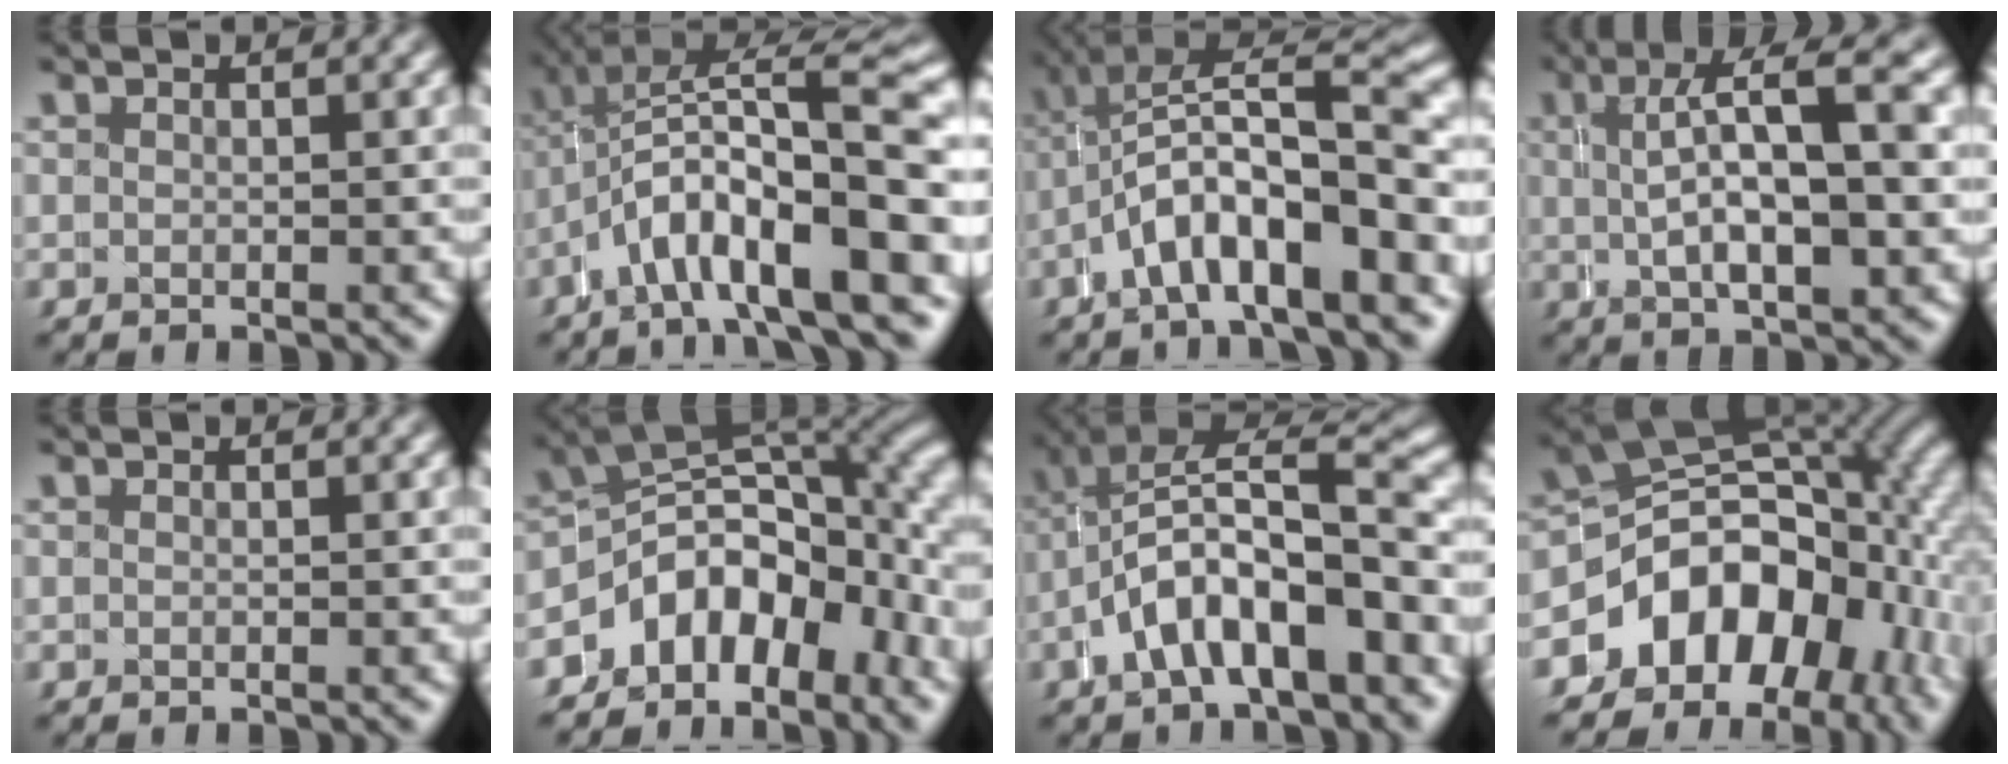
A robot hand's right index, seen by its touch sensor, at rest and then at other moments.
{"total": 9.3, "force": [-0.7, 4.1, 8.3], "torque": [-0.128, 0.005, -0.014]}
{"total": 8.5, "force": [-0.3, 3.8, 7.6], "torque": [-0.113, 0.011, -0.011]}
{"total": 6.1, "force": [1.4, 1.3, 5.8], "torque": [-0.075, 0.020, 0.021]}
{"total": 0.0}
{"total": 12.9, "force": [-1.9, 8.7, 9.3], "torque": [-0.128, -0.001, -0.039]}
{"total": 8.0, "force": [-1.8, 4.5, 6.4], "torque": [-0.112, -0.004, -0.026]}
{"total": 19.7, "force": [-1.0, 14.3, 13.6], "torque": [-0.223, -0.004, -0.030]}